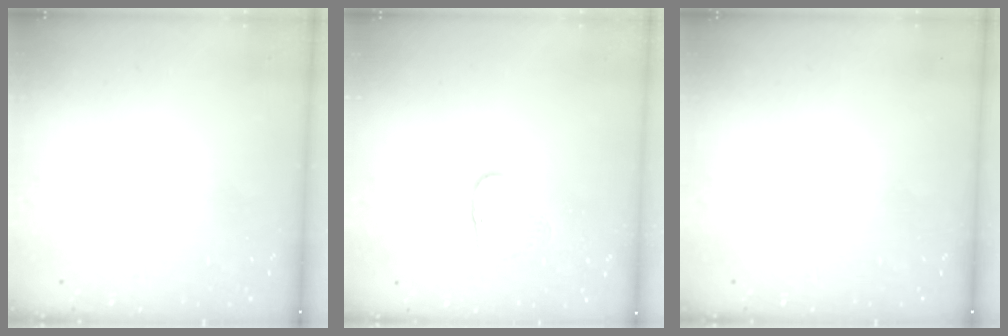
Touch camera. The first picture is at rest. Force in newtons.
{"total": 4.0, "press": 4.0, "slide": 0.4}
{"total": 0.0}